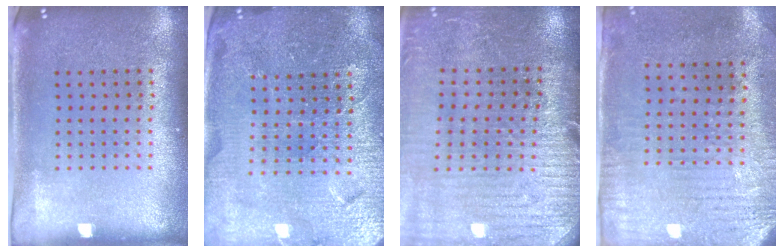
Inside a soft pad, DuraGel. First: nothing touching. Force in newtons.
{"total": 4.3, "press": 4.1, "slide": 1.2}
{"total": 3.0, "press": 3.0, "slide": 0.4}
{"total": 3.0, "press": 2.4, "slide": 1.8}